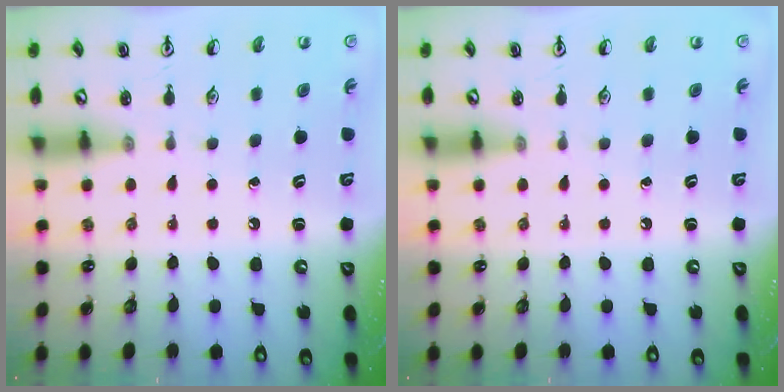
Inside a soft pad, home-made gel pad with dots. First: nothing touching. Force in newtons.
{"total": 0.0}